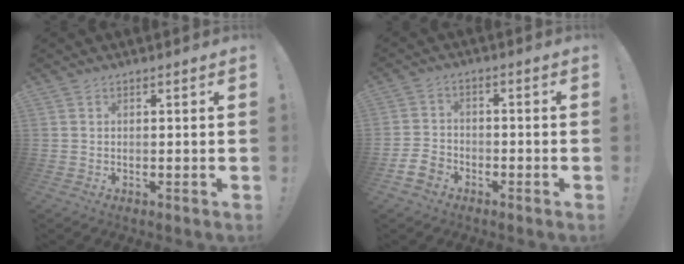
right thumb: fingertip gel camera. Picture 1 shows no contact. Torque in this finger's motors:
{"motor_torque": [0.54, -0.52, 0.38, -0.26, 0.04]}